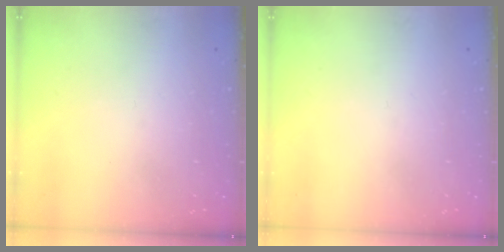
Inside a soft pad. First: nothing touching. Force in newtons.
{"total": 0.0}